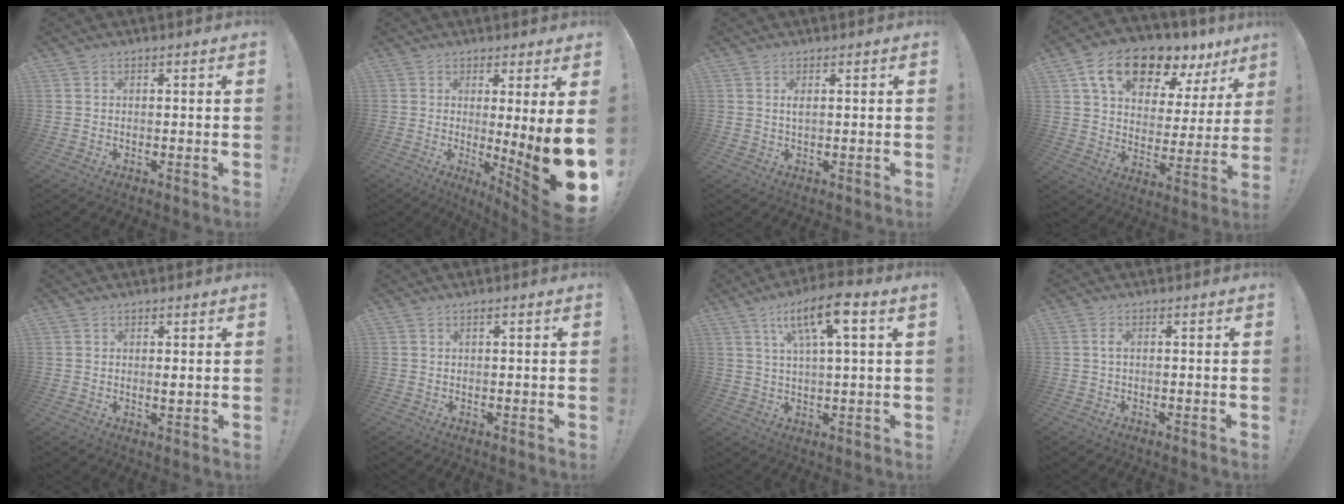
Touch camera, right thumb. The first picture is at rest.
{"total": 12.6, "force": [-0.5, -0.9, 12.6], "torque": [-0.170, -0.047, -0.004]}
{"total": 1.4, "force": [0.4, 0.2, 1.4], "torque": [-0.028, 0.001, 0.006]}
{"total": 16.6, "force": [11.2, 8.4, 8.9], "torque": [-0.145, -0.071, 0.198]}
{"total": 1.8, "force": [0.8, 1.4, 0.8], "torque": [0.001, -0.008, 0.011]}
{"total": 0.9, "force": [0.4, -0.1, 0.8], "torque": [-0.019, 0.002, 0.007]}
{"total": 11.1, "force": [5.1, 1.9, 9.7], "torque": [-0.160, -0.014, 0.078]}
{"total": 1.2, "force": [0.1, 0.4, 1.1], "torque": [-0.030, 0.007, 0.002]}